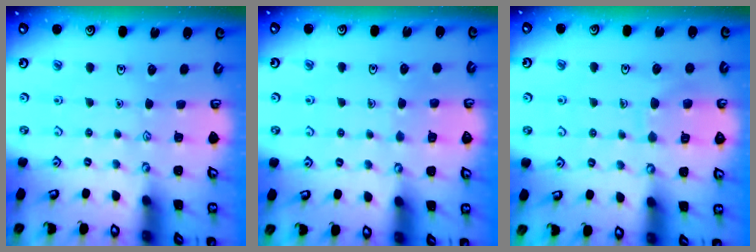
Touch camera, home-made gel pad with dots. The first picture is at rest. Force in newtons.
{"total": 3.9, "press": 3.9, "slide": 0.3}
{"total": 8.5, "press": 8.4, "slide": 0.7}